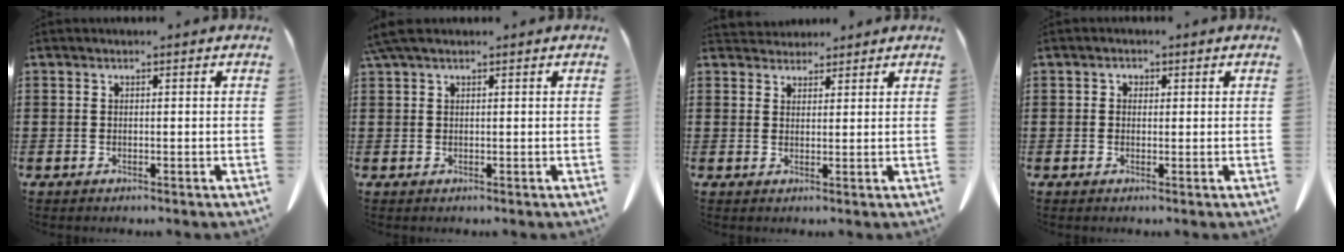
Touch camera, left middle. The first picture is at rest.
{"total": 2.1, "force": [1.4, 0.5, 1.5], "torque": [-0.035, 0.003, 0.025]}
{"total": 2.7, "force": [2.5, 0.8, -0.1], "torque": [-0.005, -0.001, 0.049]}
{"total": 0.9, "force": [0.0, 0.8, 0.3], "torque": [-0.009, 0.005, 0.000]}